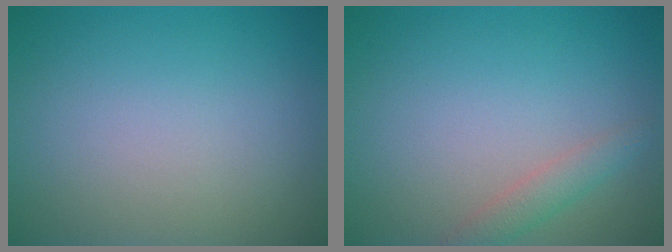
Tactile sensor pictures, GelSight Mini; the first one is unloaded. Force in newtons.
{"total": 1.8, "press": 1.8, "slide": 0.1}